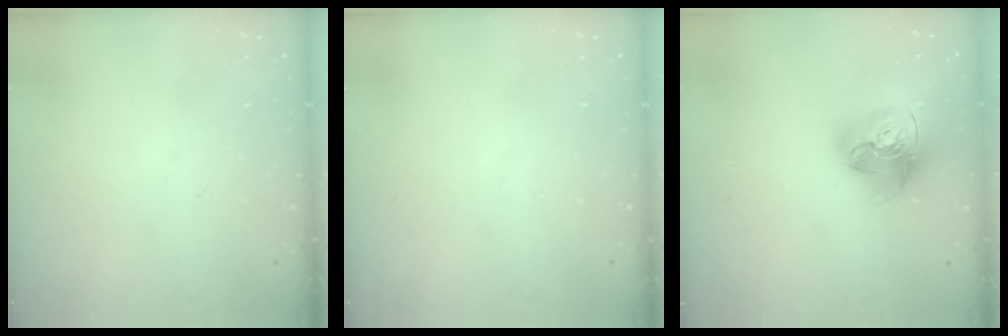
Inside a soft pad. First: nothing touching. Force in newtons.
{"total": 0.0}
{"total": 18.0, "press": 17.9, "slide": 2.0}